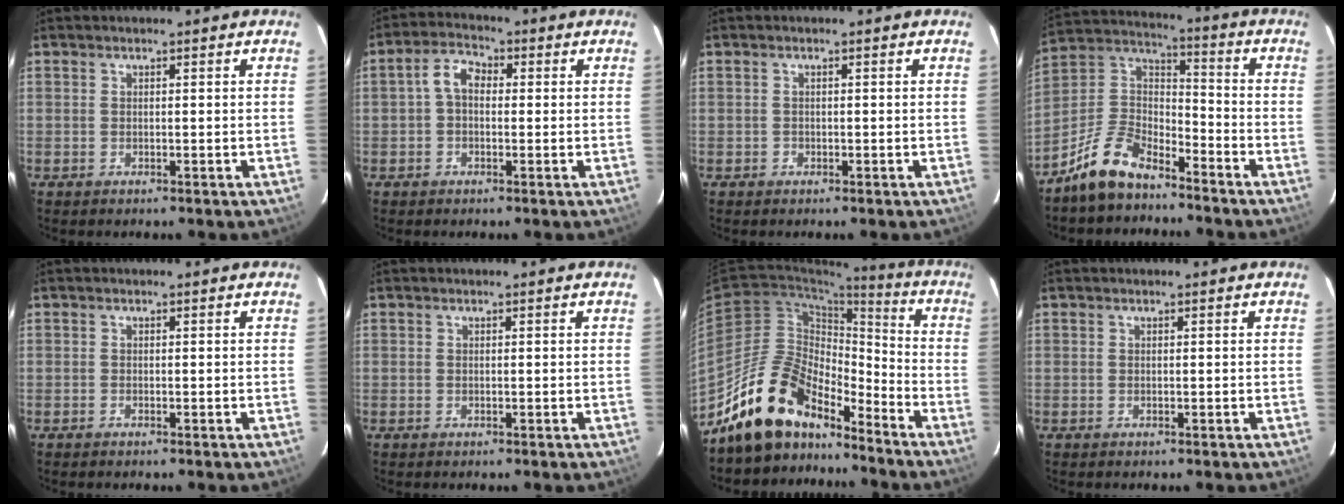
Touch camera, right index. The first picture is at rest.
{"total": 4.2, "force": [-0.1, 3.0, 2.9], "torque": [-0.058, 0.019, -0.004]}
{"total": 0.6, "force": [-0.3, 0.5, 0.0], "torque": [0.001, 0.002, -0.006]}
{"total": 12.1, "force": [-9.0, 5.2, 6.2], "torque": [-0.146, 0.030, -0.172]}
{"total": 0.0}
{"total": 0.0}
{"total": 16.4, "force": [-13.9, 6.6, 5.9], "torque": [-0.119, 0.028, -0.240]}
{"total": 0.0}